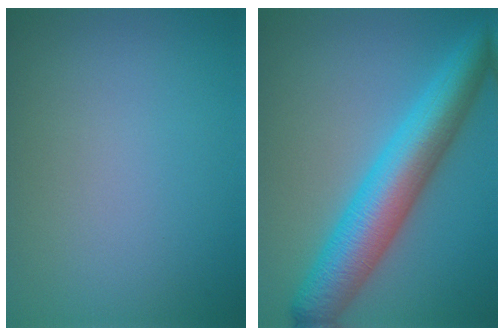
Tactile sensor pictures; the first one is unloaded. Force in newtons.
{"total": 8.2, "press": 8.2, "slide": 0.1}